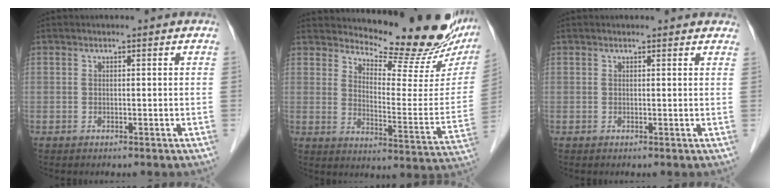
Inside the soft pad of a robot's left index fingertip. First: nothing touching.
{"total": 19.0, "force": [17.1, 3.0, 7.8], "torque": [-0.106, -0.082, 0.213]}
{"total": 3.5, "force": [3.3, 1.0, 1.0], "torque": [-0.012, 0.012, 0.027]}